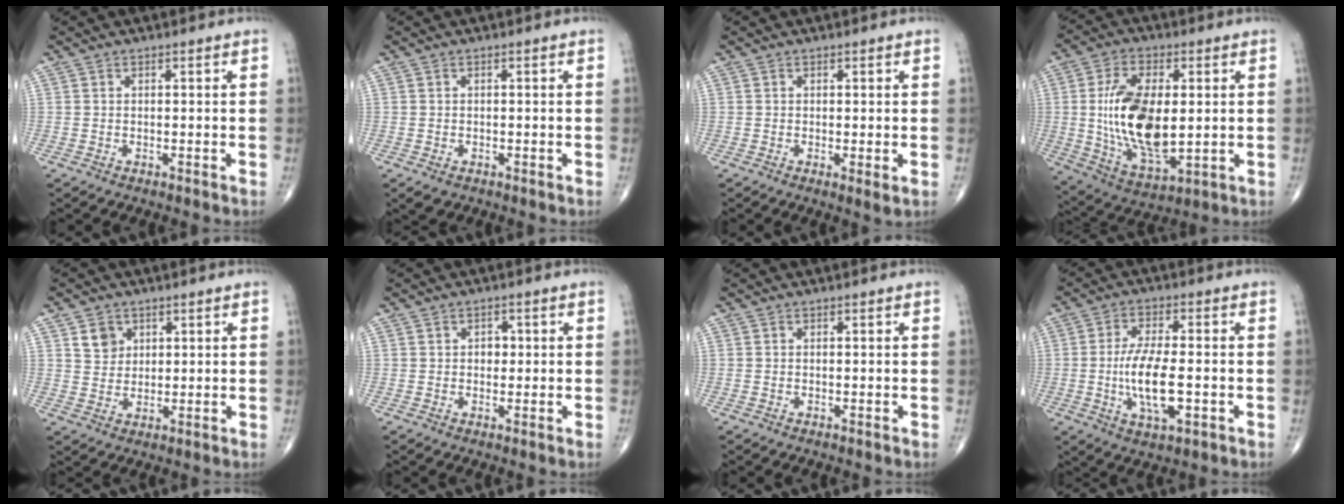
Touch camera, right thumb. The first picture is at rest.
{"total": 1.7, "force": [-0.7, 1.2, 0.9], "torque": [-0.011, 0.000, -0.004]}
{"total": 1.8, "force": [-0.1, 0.4, 1.7], "torque": [-0.034, -0.009, -0.006]}
{"total": 17.6, "force": [0.8, 8.8, 15.3], "torque": [-0.281, -0.019, 0.025]}
{"total": 4.4, "force": [2.1, 3.6, 1.4], "torque": [-0.007, -0.013, 0.039]}
{"total": 2.1, "force": [0.3, 1.6, 1.2], "torque": [-0.005, 0.003, 0.001]}
{"total": 0.0}
{"total": 10.5, "force": [-1.8, 4.0, 9.6], "torque": [-0.183, 0.002, -0.031]}